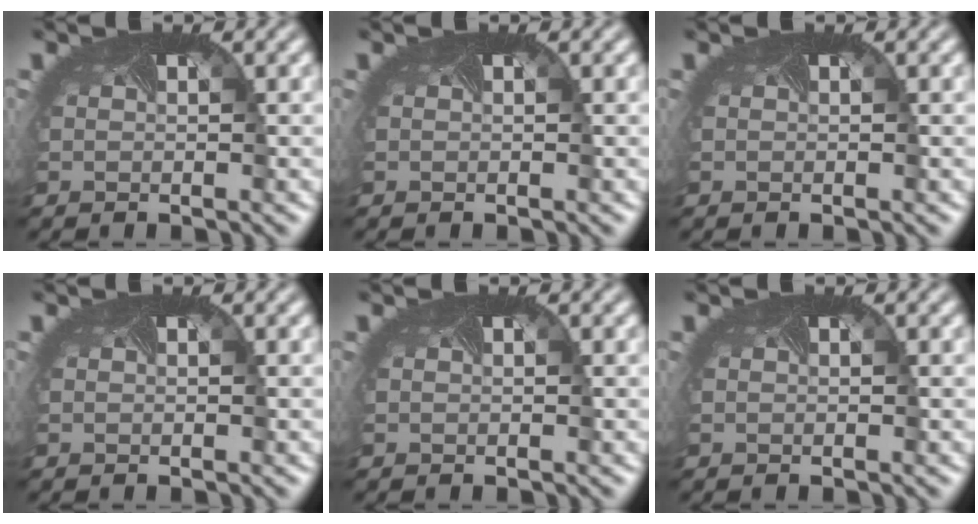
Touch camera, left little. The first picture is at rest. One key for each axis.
{"total": 0.0}
{"total": 0.0}
{"total": 0.0}
{"total": 0.0}
{"total": 0.0}